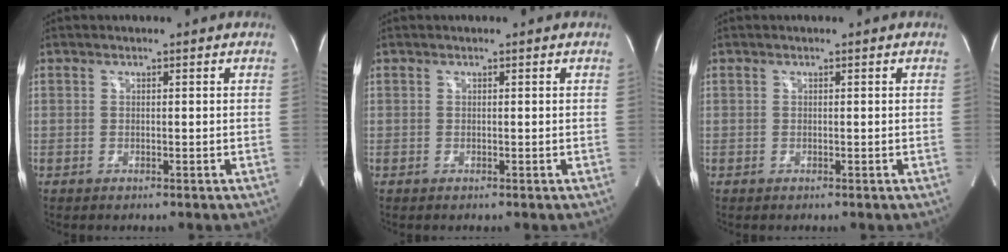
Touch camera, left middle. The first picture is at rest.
{"total": 0.0}
{"total": 0.0}